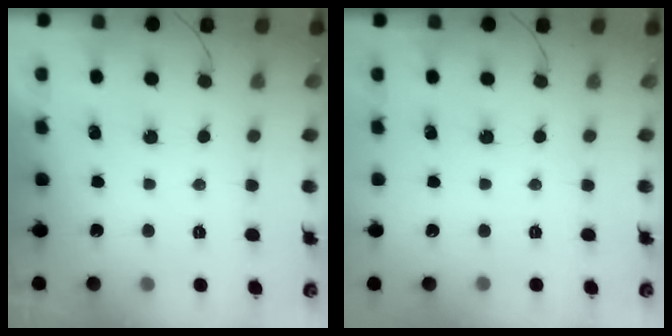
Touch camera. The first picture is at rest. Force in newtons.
{"total": 0.0}